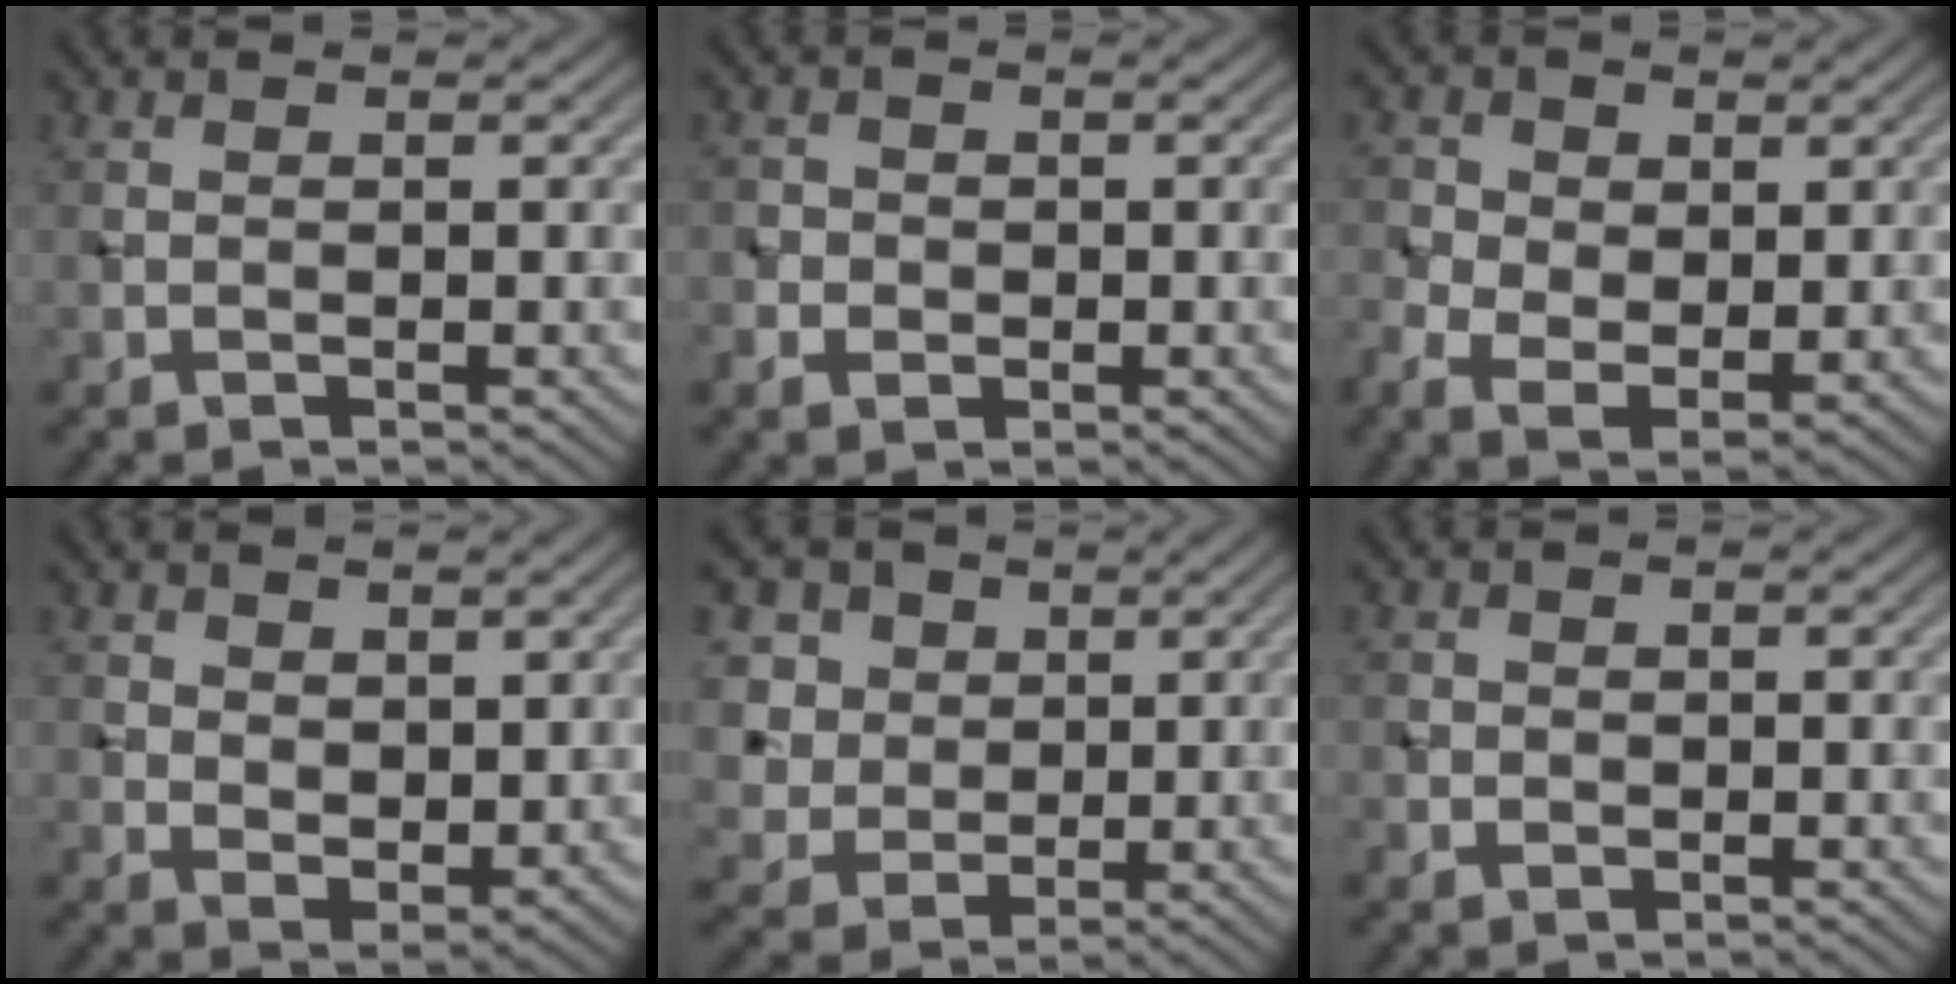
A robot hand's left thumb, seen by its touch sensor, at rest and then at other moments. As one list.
[{"total": 2.6, "force": [-0.7, 2.4, 0.9], "torque": [-0.015, -0.004, -0.018]}, {"total": 6.2, "force": [0.0, 4.6, 4.2], "torque": [-0.101, -0.009, 0.001]}, {"total": 4.1, "force": [2.1, 2.7, 2.3], "torque": [-0.049, -0.014, 0.042]}, {"total": 8.3, "force": [2.9, 7.0, 3.2], "torque": [-0.130, 0.000, 0.062]}, {"total": 1.3, "force": [-0.2, 1.2, 0.4], "torque": [-0.006, -0.006, -0.006]}]